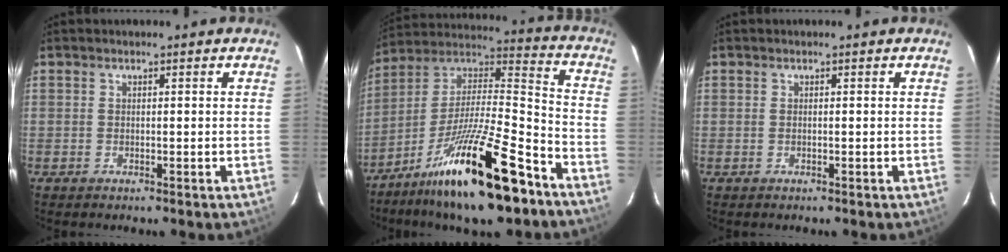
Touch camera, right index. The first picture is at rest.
{"total": 22.6, "force": [-14.6, 4.4, 16.7], "torque": [-0.292, -0.017, -0.249]}
{"total": 0.0}